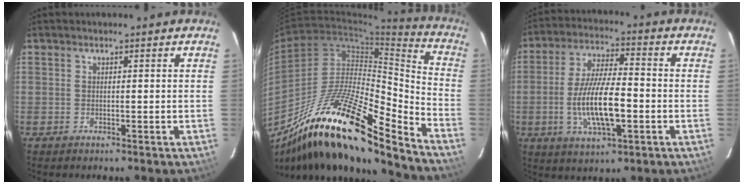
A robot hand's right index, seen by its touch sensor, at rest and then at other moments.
{"total": 25.3, "force": [-17.9, 5.3, 17.2], "torque": [-0.292, -0.022, -0.315]}
{"total": 13.1, "force": [-3.1, 3.9, 12.2], "torque": [-0.240, -0.007, -0.051]}